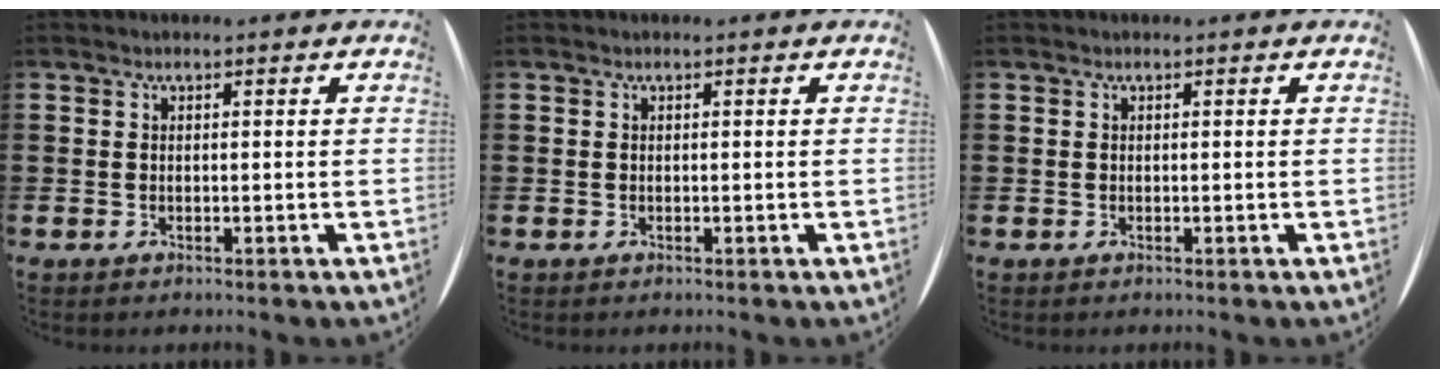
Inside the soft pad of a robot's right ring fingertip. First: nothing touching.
{"total": 0.0}
{"total": 0.0}